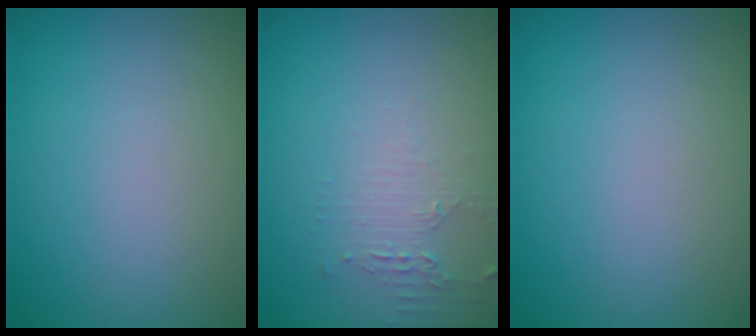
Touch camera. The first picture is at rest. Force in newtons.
{"total": 1.5, "press": 1.5, "slide": 0.4}
{"total": 0.0}